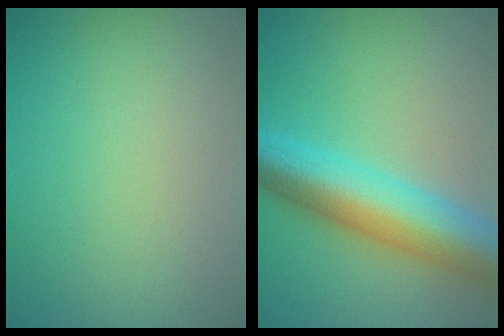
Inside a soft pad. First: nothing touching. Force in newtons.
{"total": 9.8, "press": 9.8, "slide": 0.3}